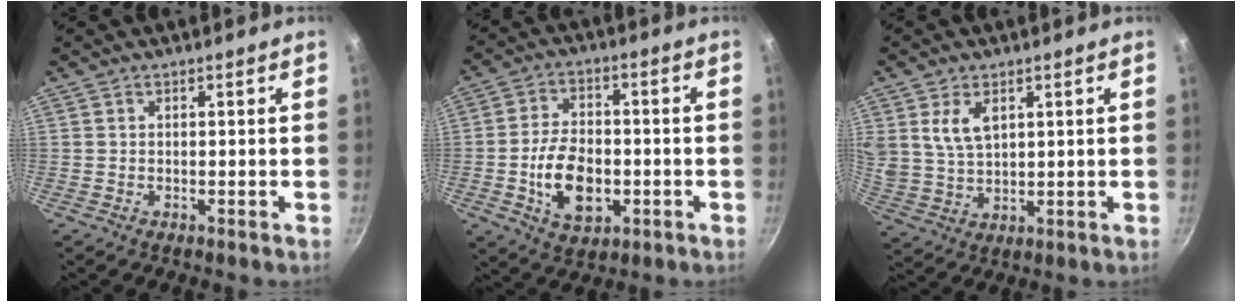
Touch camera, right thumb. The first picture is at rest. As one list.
[{"total": 11.8, "force": [-2.7, 7.4, 8.8], "torque": [-0.137, 0.014, -0.043]}, {"total": 7.1, "force": [2.9, 4.5, 4.7], "torque": [-0.077, -0.017, 0.063]}]